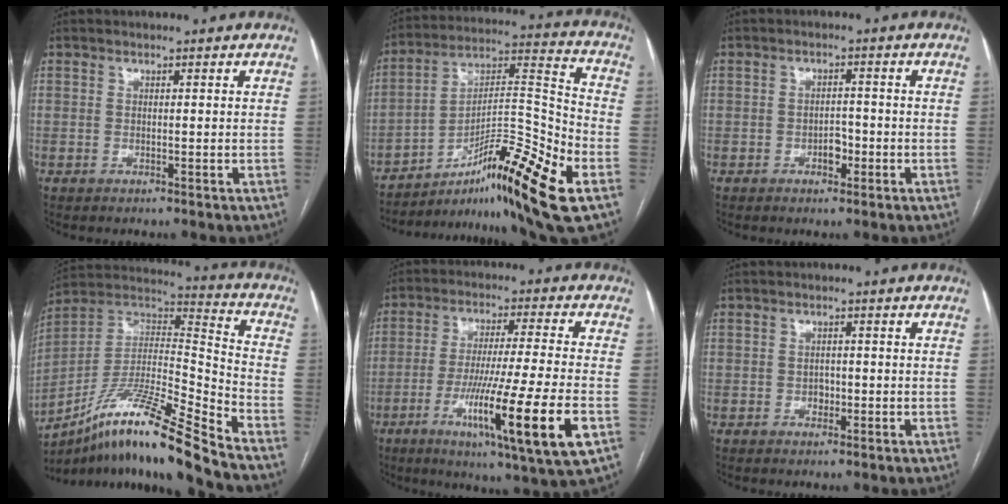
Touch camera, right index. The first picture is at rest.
{"total": 21.5, "force": [-11.7, 1.1, 18.0], "torque": [-0.270, 0.003, -0.183]}
{"total": 2.5, "force": [-1.2, 1.4, 1.7], "torque": [-0.023, 0.006, -0.018]}
{"total": 19.2, "force": [-14.0, 0.0, 13.1], "torque": [-0.245, 0.002, -0.250]}
{"total": 18.0, "force": [-6.4, -0.5, 16.8], "torque": [-0.283, -0.035, -0.107]}
{"total": 1.5, "force": [-0.5, 1.1, 0.9], "torque": [-0.010, 0.004, -0.006]}